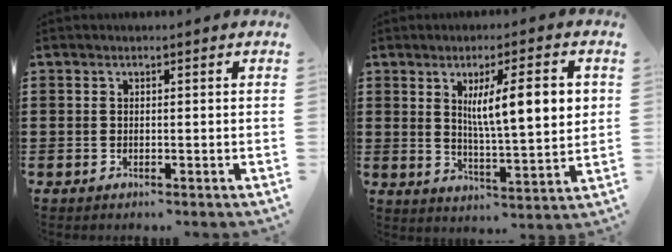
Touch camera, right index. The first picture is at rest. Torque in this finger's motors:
{"motor_torque": [1.62, 0.52, 0.39, 0.21]}